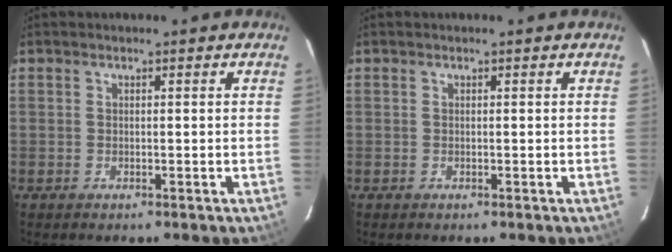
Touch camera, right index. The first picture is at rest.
{"total": 0.0}